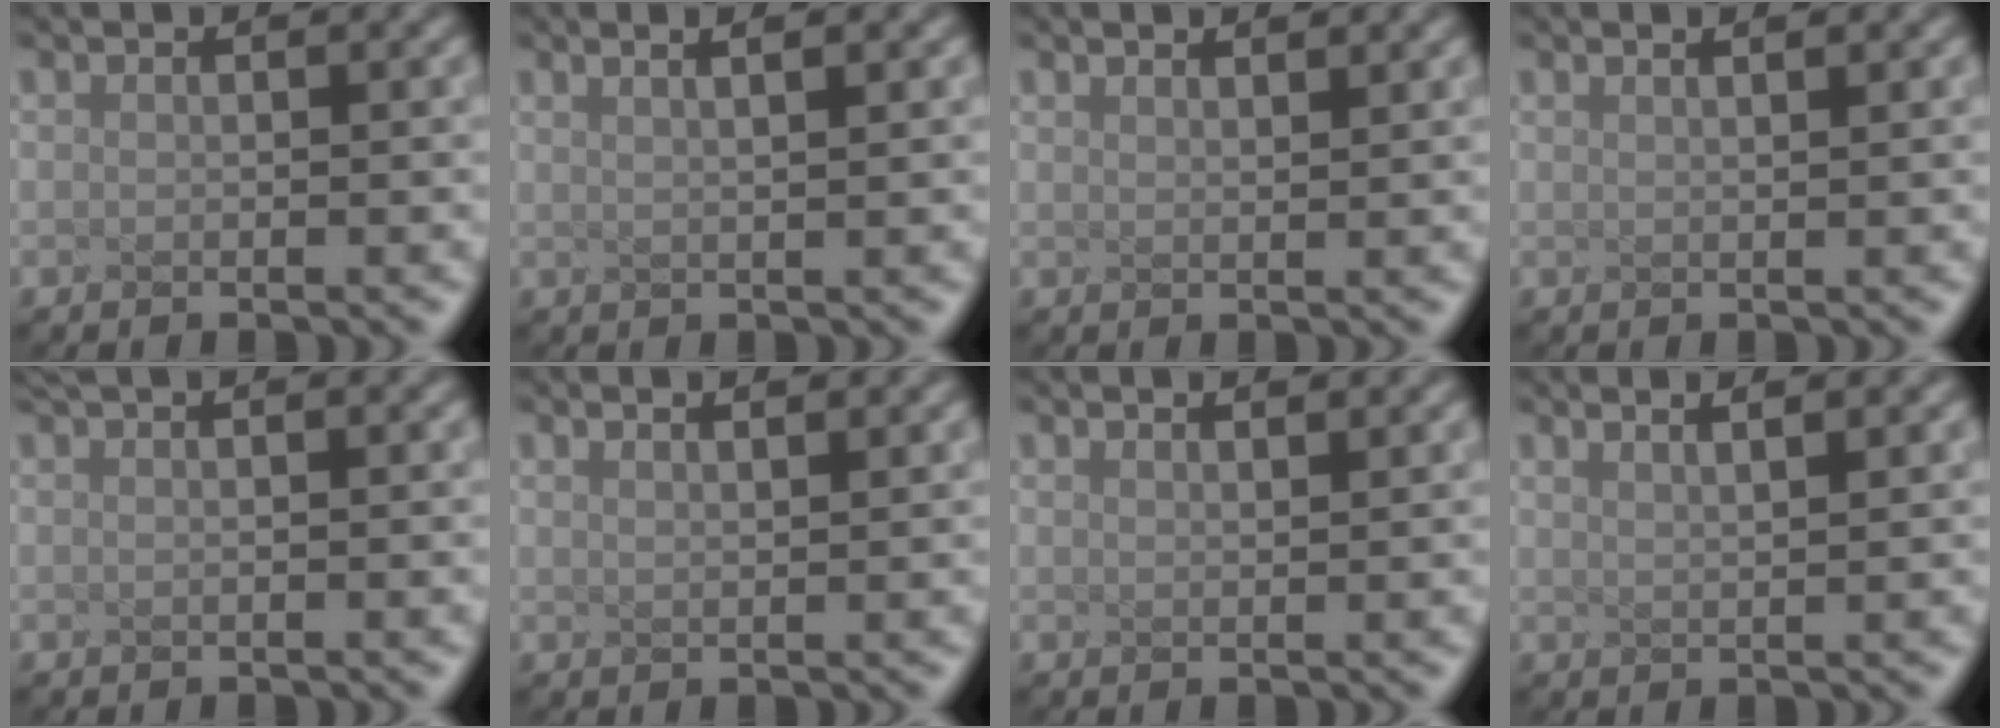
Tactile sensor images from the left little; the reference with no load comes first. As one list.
[{"total": 2.4, "force": [1.3, 0.6, 1.9], "torque": [-0.028, 0.023, 0.016]}, {"total": 1.6, "force": [1.4, 0.3, 0.7], "torque": [-0.004, 0.019, 0.014]}, {"total": 1.7, "force": [1.2, 0.5, 1.2], "torque": [-0.010, 0.026, 0.008]}, {"total": 2.6, "force": [1.5, 1.0, 1.9], "torque": [-0.030, 0.033, 0.022]}, {"total": 2.0, "force": [1.5, 0.5, 1.2], "torque": [-0.013, 0.024, 0.013]}, {"total": 1.6, "force": [1.3, 0.4, 0.8], "torque": [-0.005, 0.020, 0.009]}, {"total": 2.0, "force": [1.4, 0.2, 1.4], "torque": [-0.020, 0.018, 0.020]}]